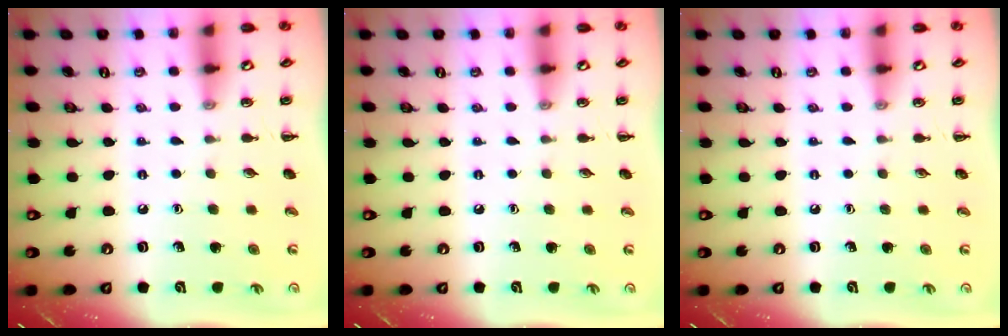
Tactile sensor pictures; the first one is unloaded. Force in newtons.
{"total": 0.0}
{"total": 0.0}